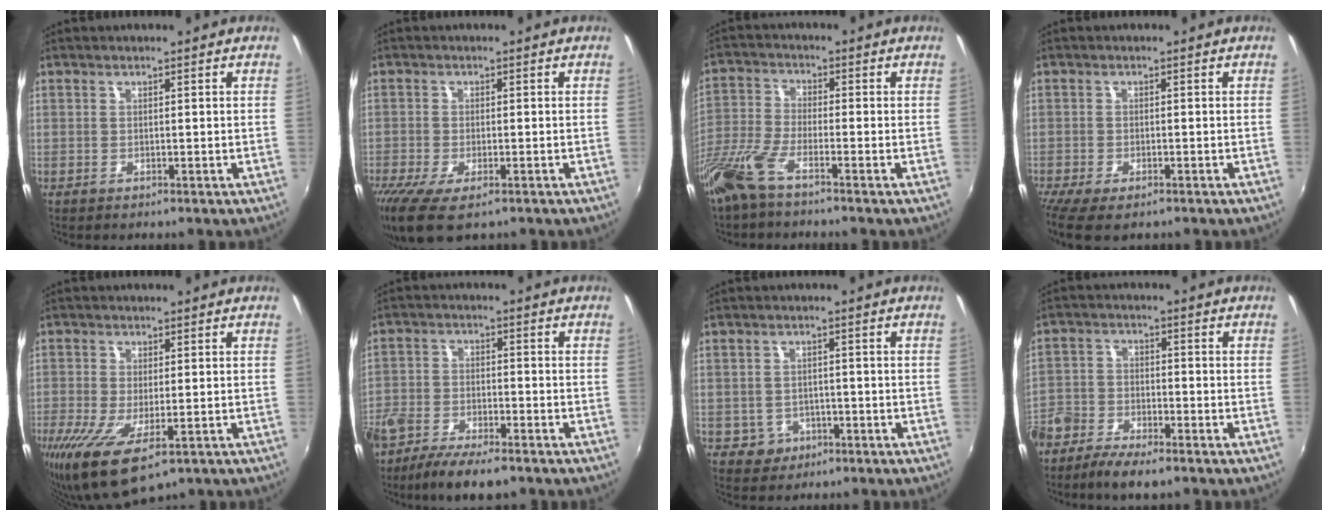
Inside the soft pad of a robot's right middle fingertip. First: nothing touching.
{"total": 9.2, "force": [-5.8, 3.1, 6.5], "torque": [-0.146, -0.040, -0.098]}
{"total": 8.6, "force": [-6.3, 1.6, 5.6], "torque": [-0.126, -0.016, -0.131]}
{"total": 5.7, "force": [-4.2, 1.8, 3.5], "torque": [-0.083, -0.028, -0.068]}
{"total": 10.0, "force": [-4.5, 3.8, 8.1], "torque": [-0.168, -0.043, -0.069]}
{"total": 9.9, "force": [-7.3, 3.3, 5.7], "torque": [-0.139, -0.024, -0.142]}
{"total": 4.3, "force": [-1.6, 3.8, 0.9], "torque": [-0.032, 0.006, -0.016]}
{"total": 8.5, "force": [-6.0, 3.8, 4.7], "torque": [-0.125, -0.011, -0.125]}